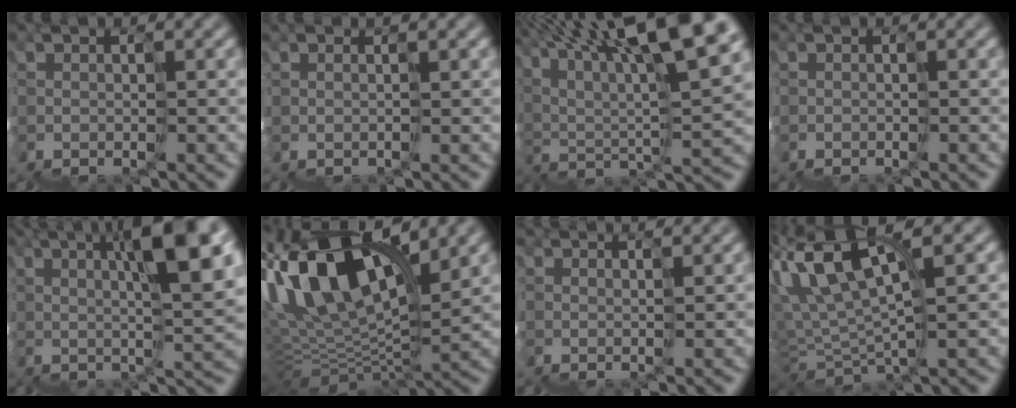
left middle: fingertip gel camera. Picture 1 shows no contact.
{"total": 1.0, "force": [0.5, 0.1, 0.8], "torque": [-0.002, 0.013, 0.005]}
{"total": 11.9, "force": [8.7, 2.0, 7.9], "torque": [-0.172, 0.051, 0.148]}
{"total": 1.0, "force": [-0.8, 0.4, 0.4], "torque": [-0.010, -0.007, -0.009]}
{"total": 8.2, "force": [4.3, 1.2, 6.8], "torque": [-0.088, 0.040, 0.069]}
{"total": 8.4, "force": [5.5, 3.3, 5.4], "torque": [-0.132, 0.044, 0.083]}
{"total": 3.3, "force": [3.0, 0.8, 0.9], "torque": [-0.009, 0.038, 0.044]}
{"total": 3.9, "force": [3.8, 0.1, 0.8], "torque": [-0.055, 0.032, 0.059]}